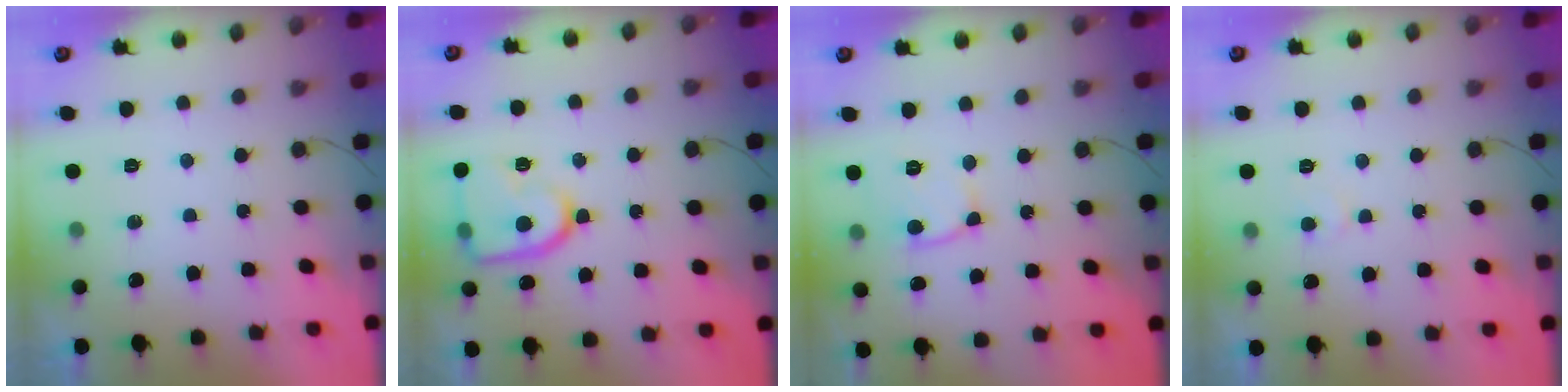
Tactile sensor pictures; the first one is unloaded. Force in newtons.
{"total": 16.1, "press": 16.0, "slide": 1.4}
{"total": 9.3, "press": 9.2, "slide": 1.2}
{"total": 3.2, "press": 3.1, "slide": 0.4}